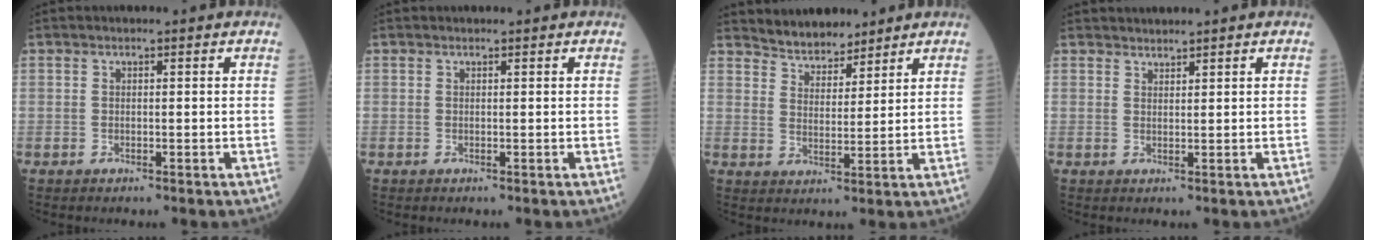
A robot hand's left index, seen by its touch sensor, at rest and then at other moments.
{"total": 0.0}
{"total": 6.0, "force": [5.6, 1.8, 1.0], "torque": [-0.025, 0.015, 0.106]}
{"total": 1.9, "force": [1.9, -0.1, 0.1], "torque": [0.001, 0.015, 0.040]}